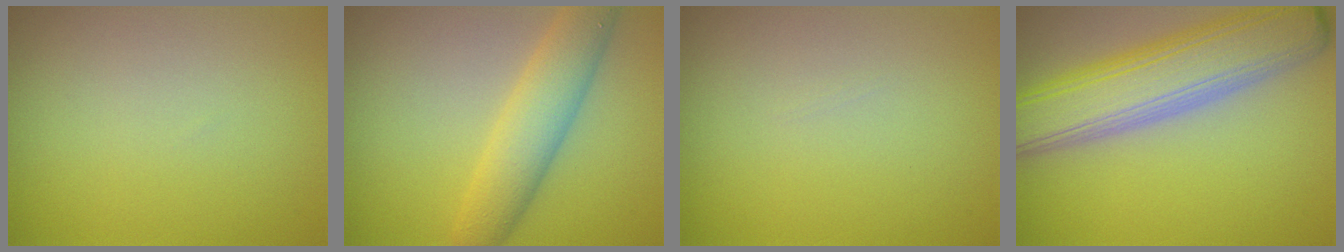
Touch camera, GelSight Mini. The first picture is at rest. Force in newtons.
{"total": 4.8, "press": 4.8, "slide": 0.1}
{"total": 0.0}
{"total": 8.7, "press": 8.7, "slide": 0.4}